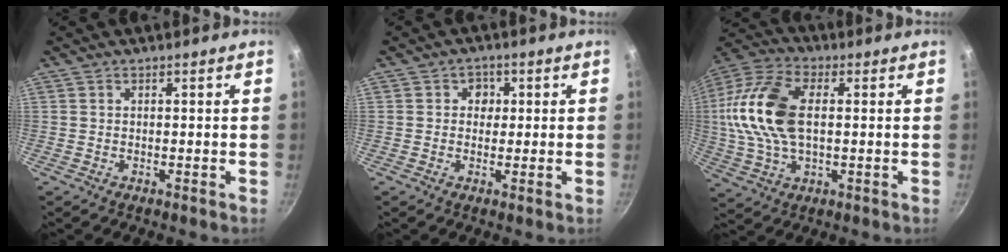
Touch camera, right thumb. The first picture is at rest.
{"total": 2.8, "force": [0.5, 2.6, 1.0], "torque": [0.006, 0.000, 0.002]}
{"total": 17.4, "force": [1.8, 9.9, 14.2], "torque": [-0.276, 0.019, 0.021]}